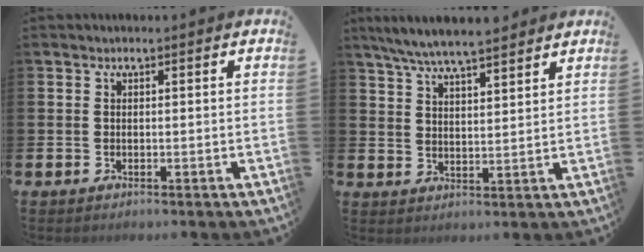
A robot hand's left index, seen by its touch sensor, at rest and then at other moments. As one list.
[{"total": 6.9, "force": [6.5, 0.7, 2.3], "torque": [-0.064, -0.021, 0.119]}]